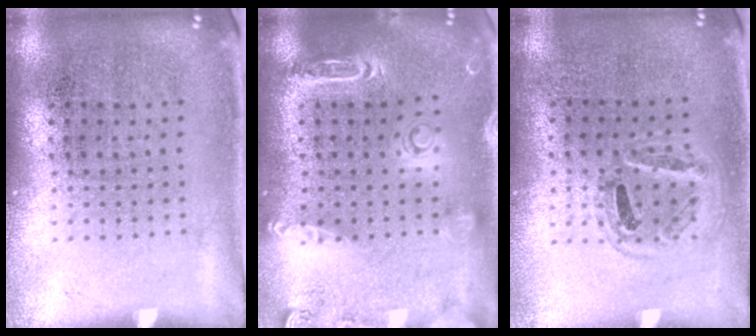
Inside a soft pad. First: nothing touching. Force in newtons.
{"total": 2.0, "press": 1.9, "slide": 0.5}
{"total": 1.0, "press": 0.9, "slide": 0.3}